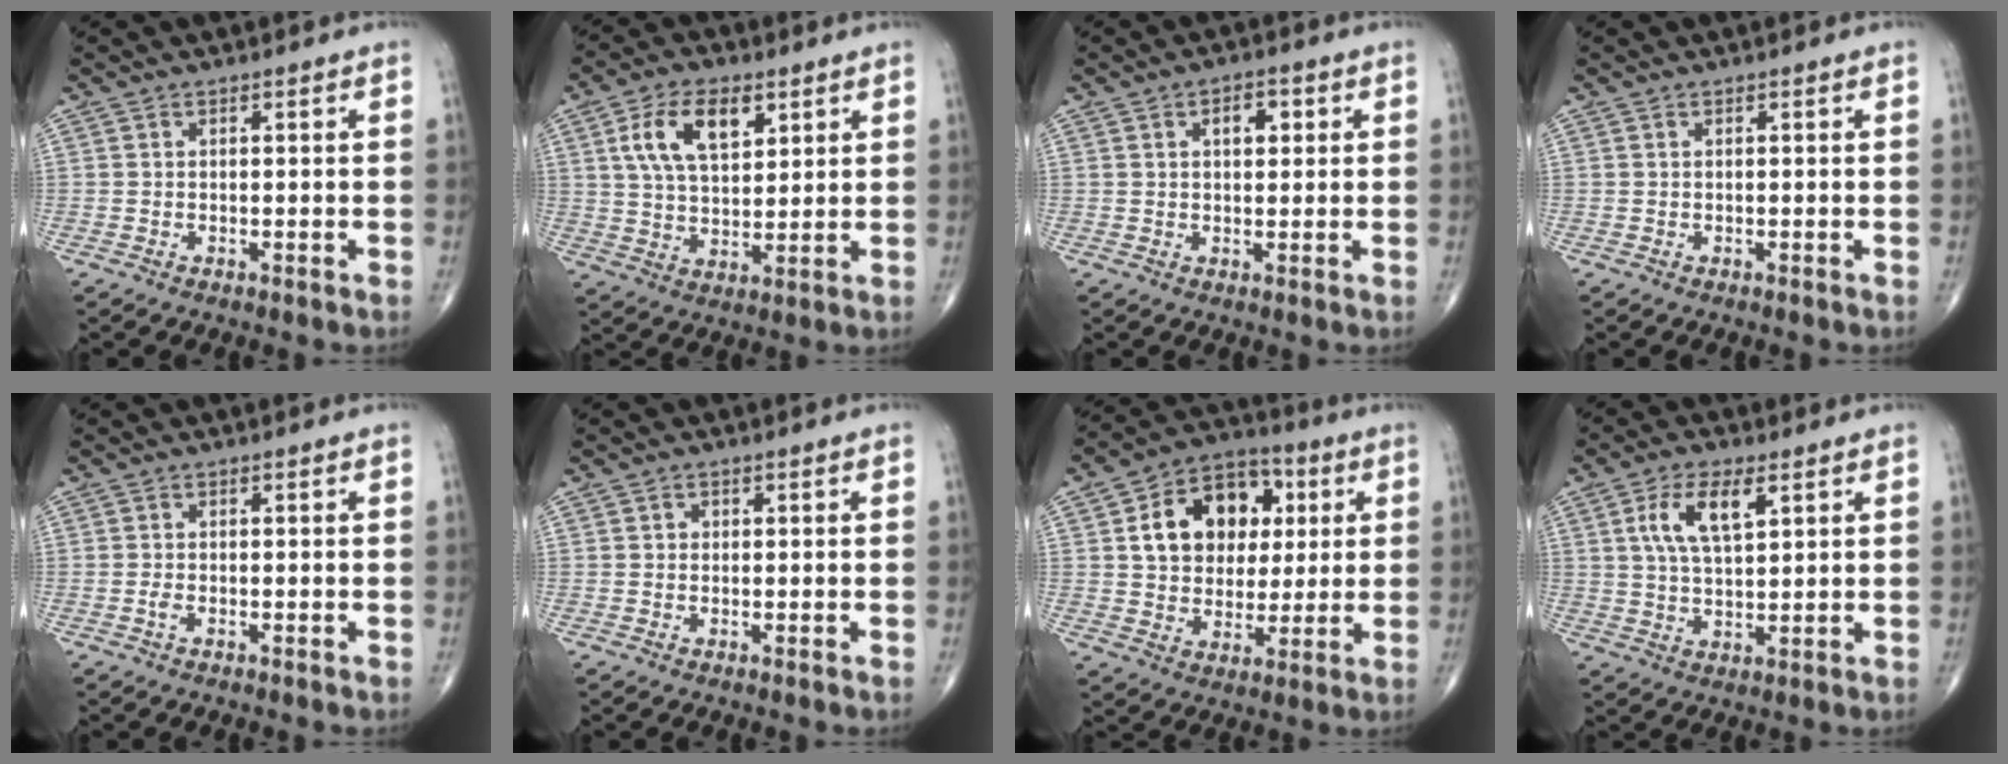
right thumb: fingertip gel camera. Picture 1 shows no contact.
{"total": 11.2, "force": [4.5, 6.0, 8.3], "torque": [-0.136, -0.011, 0.085]}
{"total": 4.3, "force": [1.4, 2.4, 3.2], "torque": [-0.036, 0.001, 0.018]}
{"total": 0.0}
{"total": 0.9, "force": [-0.4, 0.4, 0.7], "torque": [-0.019, -0.002, -0.009]}
{"total": 1.0, "force": [0.1, 0.9, 0.3], "torque": [0.001, 0.002, 0.000]}
{"total": 16.1, "force": [3.9, 11.9, 10.1], "torque": [-0.119, 0.007, 0.061]}
{"total": 8.6, "force": [3.3, 3.6, 7.0], "torque": [-0.129, -0.007, 0.064]}